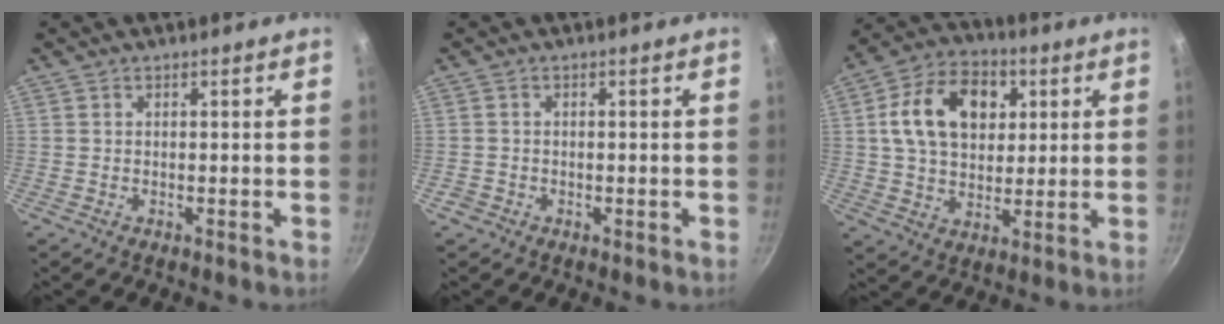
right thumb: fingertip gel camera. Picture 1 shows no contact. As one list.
[{"total": 1.1, "force": [-0.7, 0.9, 0.3], "torque": [-0.006, 0.001, -0.011]}, {"total": 15.7, "force": [4.1, 11.0, 10.4], "torque": [-0.147, 0.007, 0.059]}]